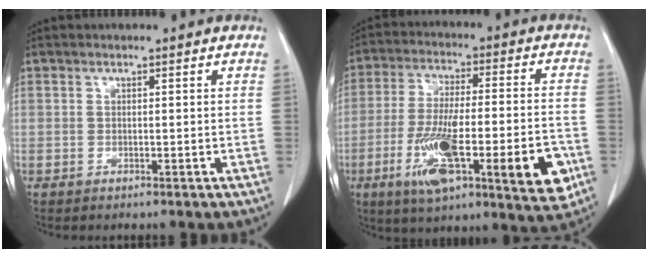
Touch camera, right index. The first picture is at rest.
{"total": 20.4, "force": [-7.2, 3.8, 18.7], "torque": [-0.280, -0.014, -0.106]}